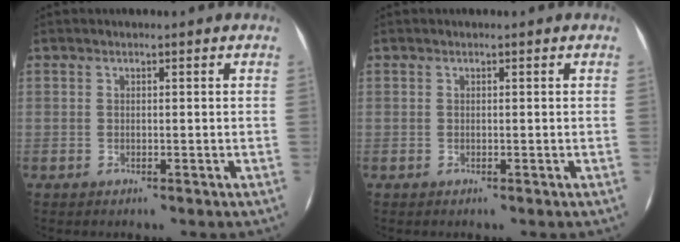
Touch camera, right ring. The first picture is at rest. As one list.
[{"total": 0.0}]